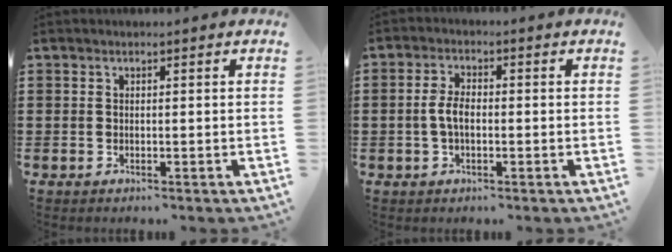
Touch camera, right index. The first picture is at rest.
{"total": 3.9, "force": [-0.6, 1.9, 3.3], "torque": [-0.084, -0.002, -0.018]}